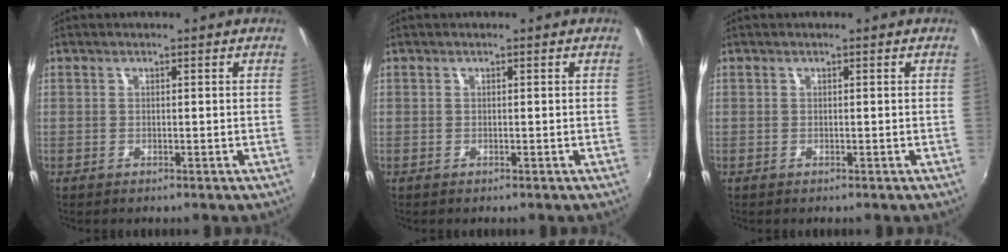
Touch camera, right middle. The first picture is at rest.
{"total": 0.0}
{"total": 0.0}